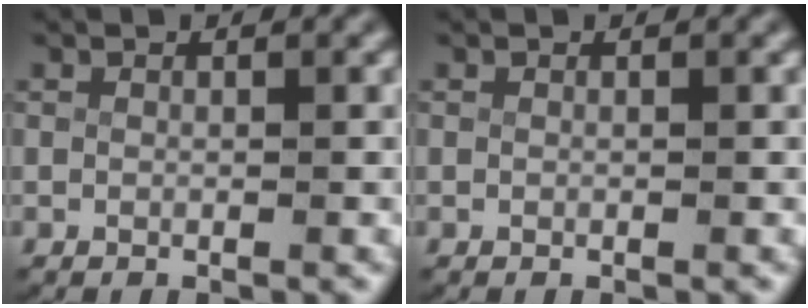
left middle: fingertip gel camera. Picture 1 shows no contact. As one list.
[{"total": 0.0}]